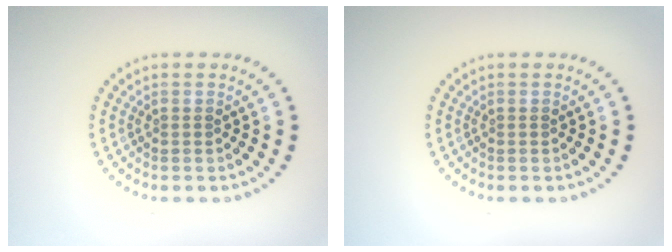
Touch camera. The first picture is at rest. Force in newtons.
{"total": 0.0}